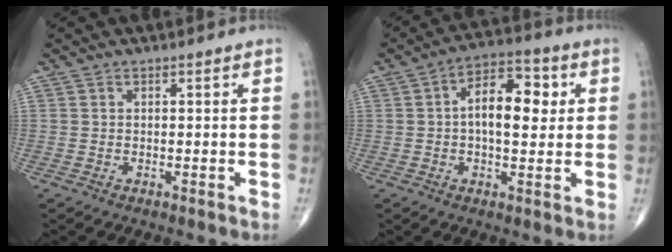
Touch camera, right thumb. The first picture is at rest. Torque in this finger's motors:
{"motor_torque": [-0.50, 0.79, 0.69, 0.45, 0.11]}